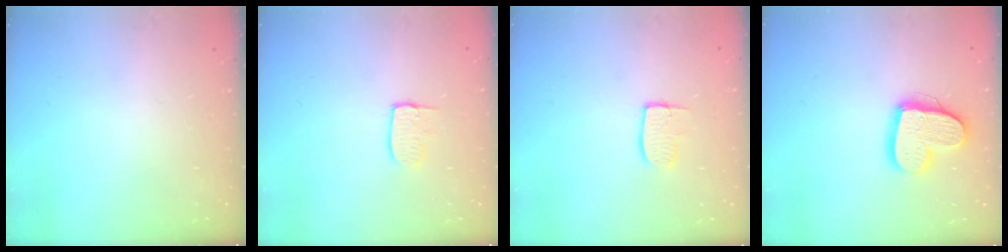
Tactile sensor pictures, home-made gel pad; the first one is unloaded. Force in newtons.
{"total": 6.5, "press": 6.5, "slide": 0.6}
{"total": 7.0, "press": 7.0, "slide": 0.3}
{"total": 14.6, "press": 14.6, "slide": 1.3}